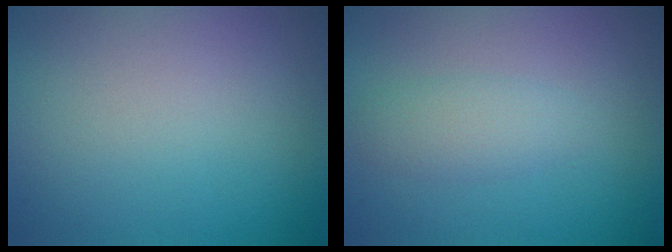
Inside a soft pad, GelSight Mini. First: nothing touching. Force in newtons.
{"total": 2.0, "press": 2.0, "slide": 0.1}